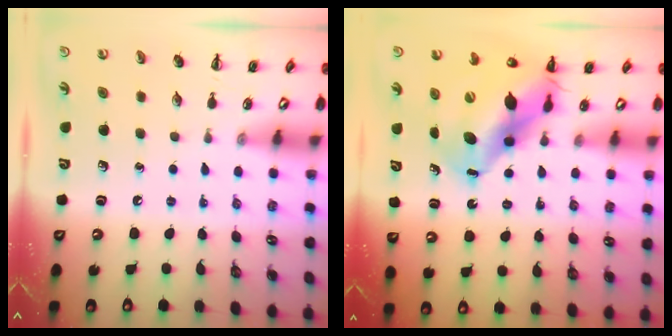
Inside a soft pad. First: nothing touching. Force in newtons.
{"total": 14.1, "press": 13.6, "slide": 3.7}